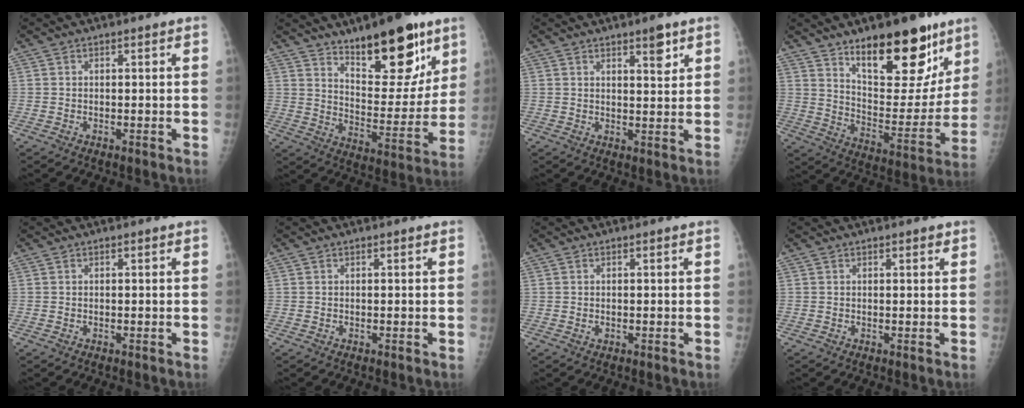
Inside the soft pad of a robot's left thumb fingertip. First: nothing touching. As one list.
[{"total": 18.8, "force": [12.0, 7.2, 12.6], "torque": [-0.131, -0.082, 0.191]}, {"total": 4.2, "force": [2.7, 1.3, 3.0], "torque": [-0.033, -0.017, 0.038]}, {"total": 21.6, "force": [13.6, 9.2, 14.1], "torque": [-0.142, -0.085, 0.214]}, {"total": 0.0}, {"total": 0.0}, {"total": 0.5, "force": [0.0, 0.4, 0.3], "torque": [-0.002, -0.001, 0.000]}, {"total": 0.9, "force": [0.6, 0.4, 0.6], "torque": [-0.004, -0.002, 0.007]}]